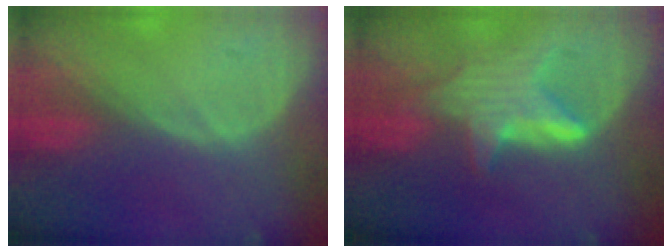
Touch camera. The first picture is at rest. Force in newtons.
{"total": 6.1, "press": 6.1, "slide": 0.1}